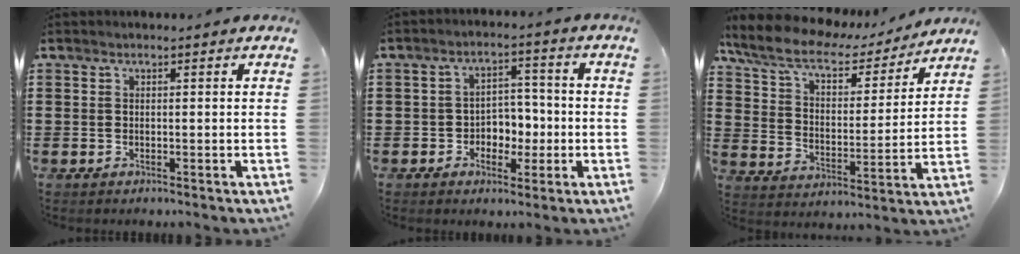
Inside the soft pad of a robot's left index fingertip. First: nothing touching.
{"total": 4.5, "force": [-1.2, 3.7, 2.1], "torque": [-0.042, 0.008, -0.030]}
{"total": 9.4, "force": [7.4, 3.1, 4.9], "torque": [-0.124, -0.031, 0.127]}